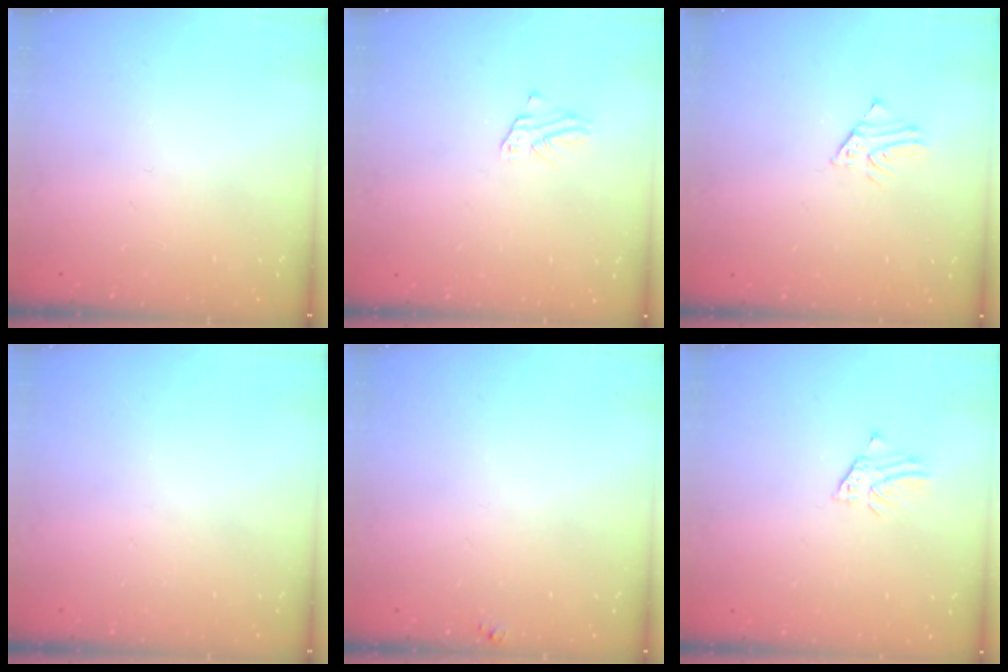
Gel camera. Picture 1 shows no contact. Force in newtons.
{"total": 1.6, "press": 1.6, "slide": 0.1}
{"total": 1.7, "press": 1.7, "slide": 0.2}
{"total": 0.0}
{"total": 3.3, "press": 3.3, "slide": 0.4}
{"total": 1.5, "press": 1.5, "slide": 0.1}